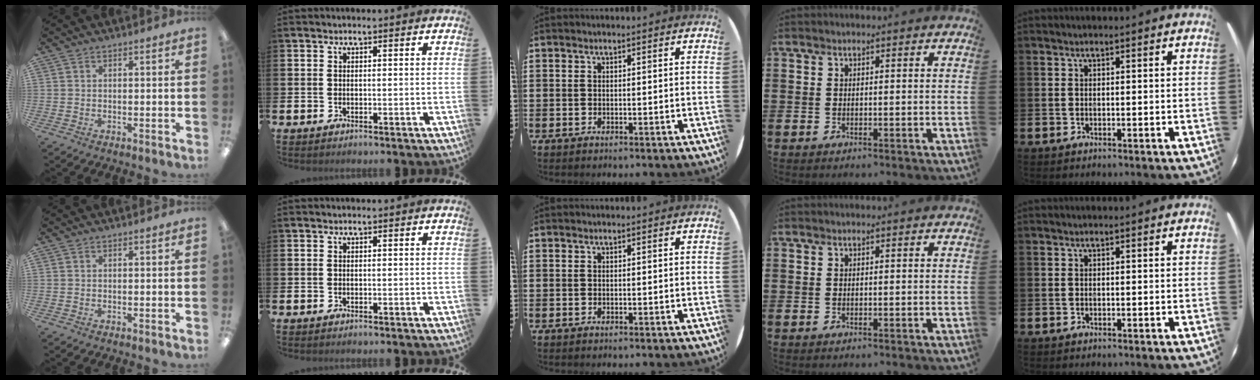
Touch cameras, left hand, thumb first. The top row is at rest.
{}